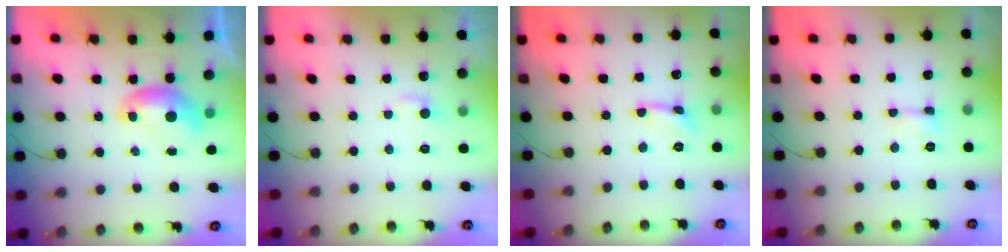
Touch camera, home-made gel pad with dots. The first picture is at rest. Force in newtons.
{"total": 2.1, "press": 2.1, "slide": 0.4}
{"total": 1.6, "press": 1.5, "slide": 0.4}
{"total": 0.9, "press": 0.8, "slide": 0.3}